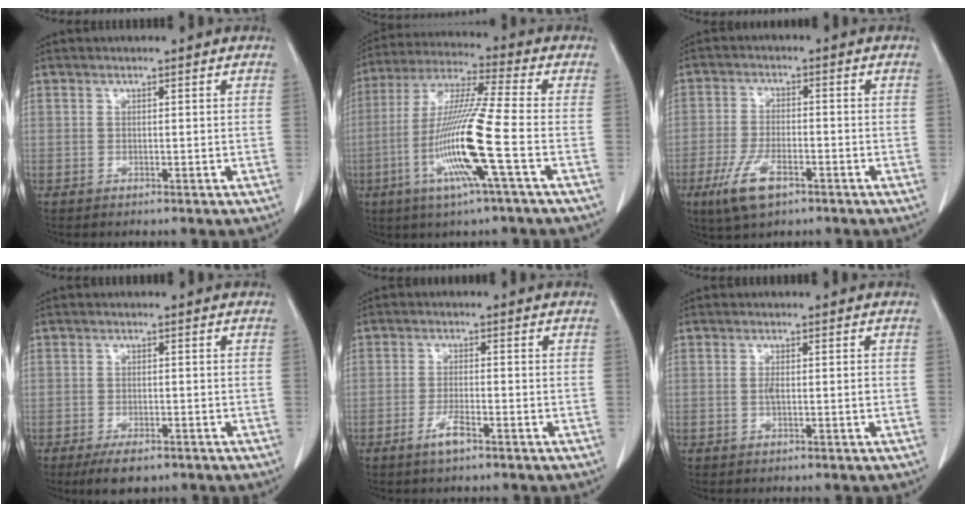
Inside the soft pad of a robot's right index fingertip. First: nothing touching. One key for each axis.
{"total": 14.9, "fx": -4.5, "fy": -1.0, "fz": 14.2, "tx": -0.289, "ty": -0.014, "tz": -0.094}
{"total": 7.4, "fx": -4.1, "fy": 2.6, "fz": 5.6, "tx": -0.119, "ty": -0.011, "tz": -0.070}
{"total": 4.5, "fx": -3.1, "fy": 1.7, "fz": 2.8, "tx": -0.047, "ty": -0.005, "tz": -0.046}
{"total": 3.3, "fx": -2.1, "fy": 0.6, "fz": 2.6, "tx": -0.051, "ty": -0.001, "tz": -0.038}
{"total": 1.8, "fx": -0.3, "fy": 0.4, "fz": 1.7, "tx": -0.033, "ty": -0.001, "tz": -0.004}